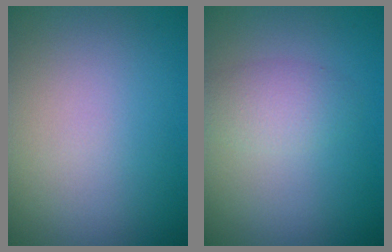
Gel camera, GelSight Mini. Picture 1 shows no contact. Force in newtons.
{"total": 2.3, "press": 2.3, "slide": 0.1}